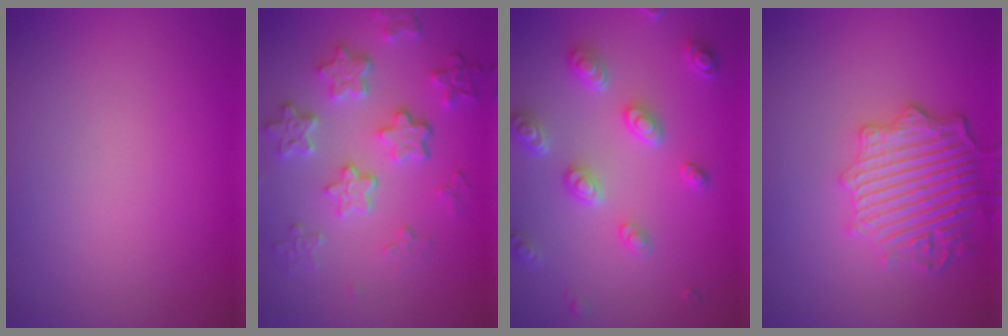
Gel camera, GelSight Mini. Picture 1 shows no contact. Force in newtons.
{"total": 5.8, "press": 4.3, "slide": 3.8}
{"total": 4.6, "press": 3.6, "slide": 2.8}
{"total": 5.5, "press": 4.5, "slide": 3.1}